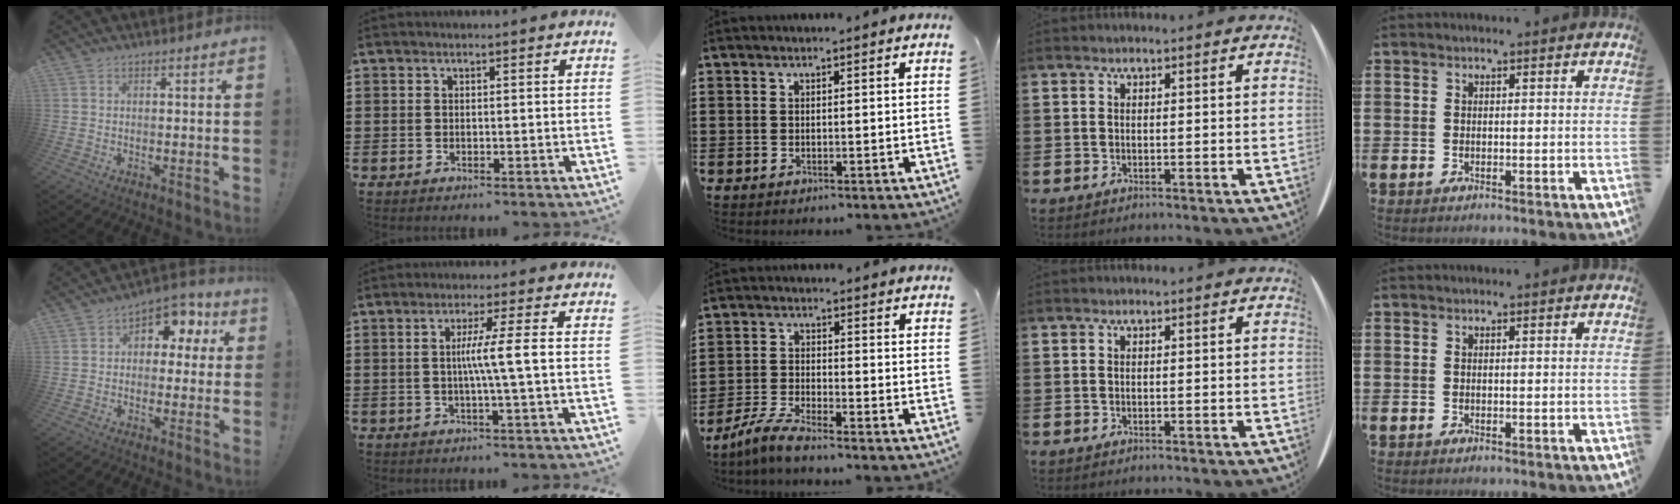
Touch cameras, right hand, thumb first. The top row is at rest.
{"thumb": {"total": 7.6, "force": [2.6, 6.0, 3.9], "torque": [-0.042, -0.015, 0.049]}, "index": {"total": 5.2, "force": [-0.2, -0.8, 5.2], "torque": [-0.094, -0.010, -0.009]}, "middle": {"total": 5.2, "force": [-4.8, 0.2, 2.1], "torque": [-0.057, -0.007, -0.098]}}